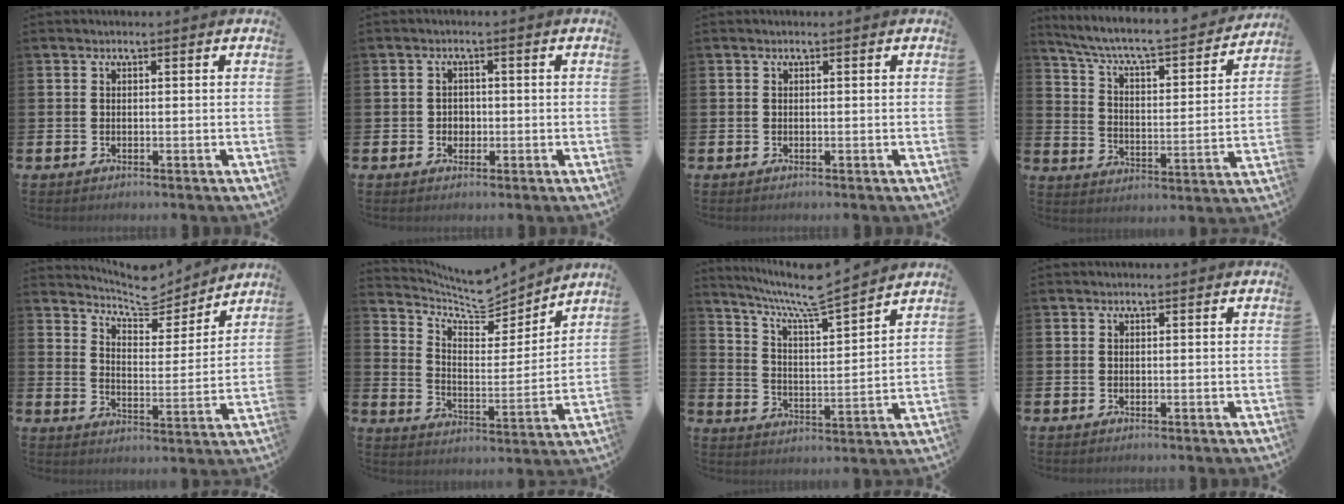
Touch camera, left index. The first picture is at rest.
{"total": 1.7, "force": [-0.1, 1.7, 0.5], "torque": [-0.003, 0.005, -0.007]}
{"total": 0.0}
{"total": 6.7, "force": [6.0, 1.0, 2.8], "torque": [-0.089, -0.046, 0.096]}
{"total": 6.9, "force": [6.4, 2.1, 1.6], "torque": [-0.053, -0.047, 0.106]}
{"total": 8.0, "force": [7.4, 2.1, 2.1], "torque": [-0.072, -0.058, 0.126]}
{"total": 8.1, "force": [7.4, 0.8, 3.2], "torque": [-0.094, -0.048, 0.130]}
{"total": 0.0}